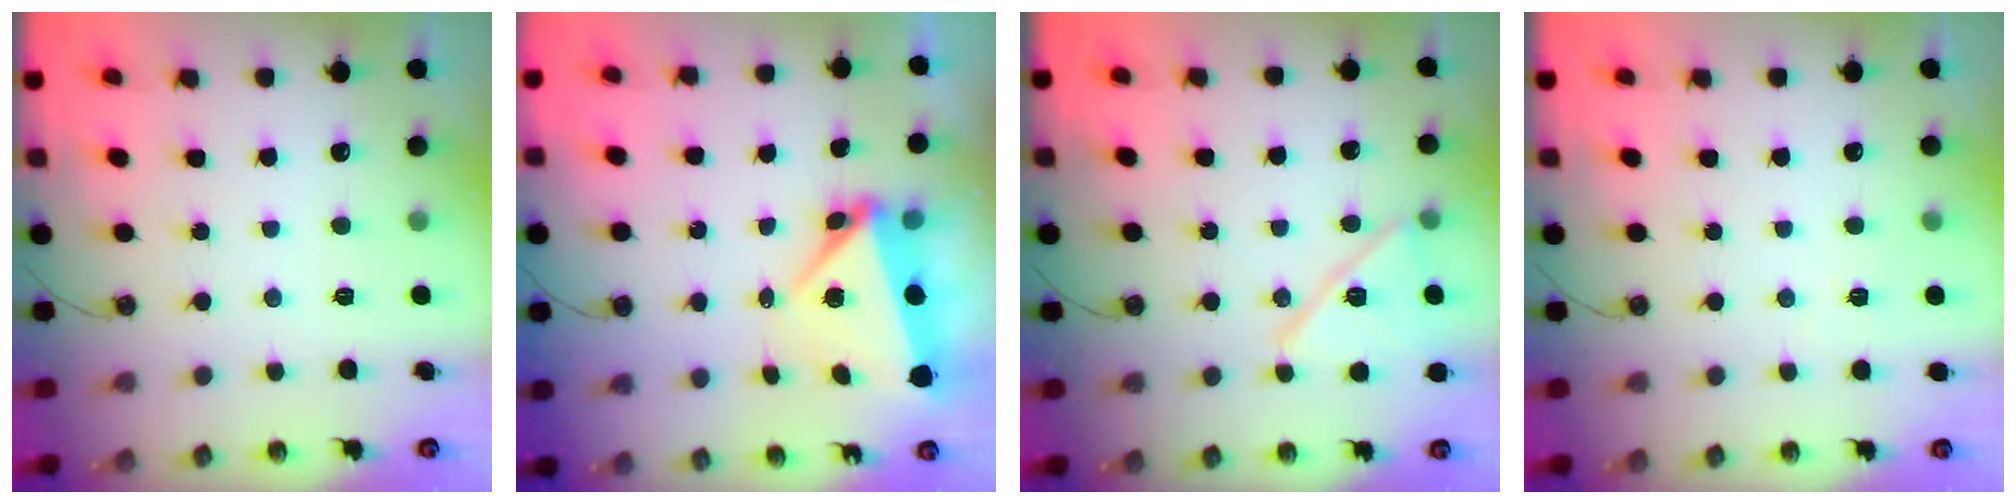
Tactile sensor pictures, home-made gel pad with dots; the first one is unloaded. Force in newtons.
{"total": 5.4, "press": 5.3, "slide": 1.3}
{"total": 13.6, "press": 13.6, "slide": 0.2}
{"total": 2.2, "press": 2.1, "slide": 0.7}